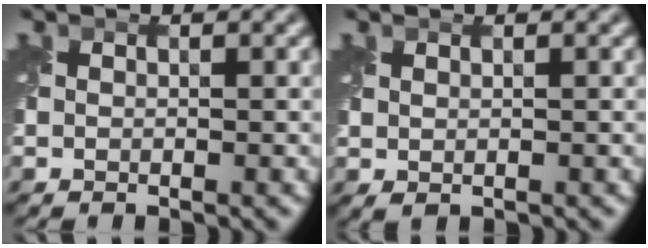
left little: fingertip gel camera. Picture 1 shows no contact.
{"total": 0.8, "force": [0.5, 0.3, 0.5], "torque": [-0.015, -0.001, 0.015]}